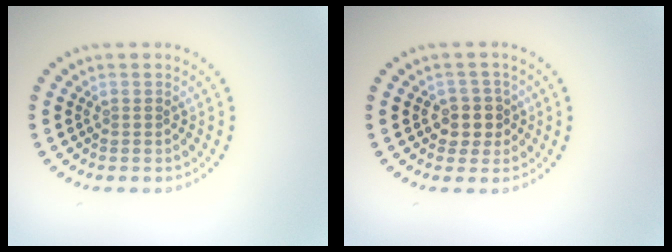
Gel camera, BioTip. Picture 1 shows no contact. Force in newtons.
{"total": 2.6, "press": 2.3, "slide": 1.2}